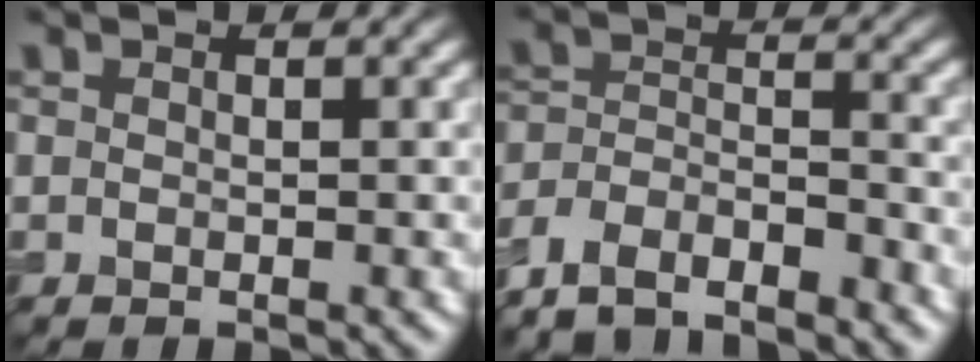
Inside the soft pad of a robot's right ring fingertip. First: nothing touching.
{"total": 5.8, "force": [-5.2, 1.7, 2.0], "torque": [-0.036, -0.007, -0.103]}